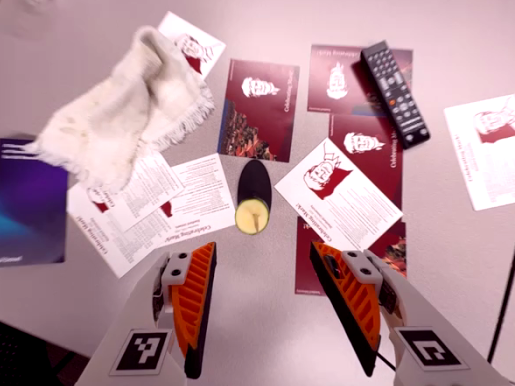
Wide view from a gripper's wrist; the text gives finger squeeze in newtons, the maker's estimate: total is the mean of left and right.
{"total": 0.7, "left": 1.2, "right": 0.2}